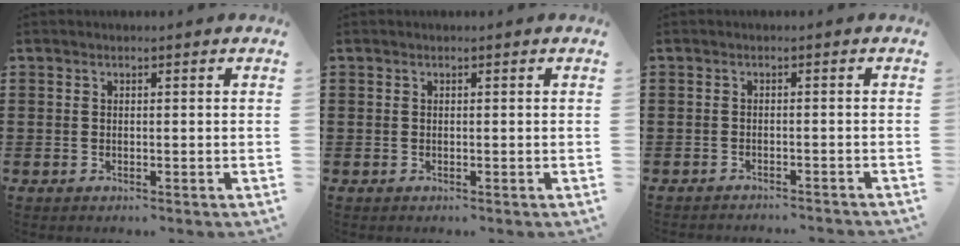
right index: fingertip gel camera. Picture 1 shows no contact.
{"total": 0.0}
{"total": 1.2, "force": [-1.2, -0.1, 0.0], "torque": [-0.004, 0.004, -0.025]}